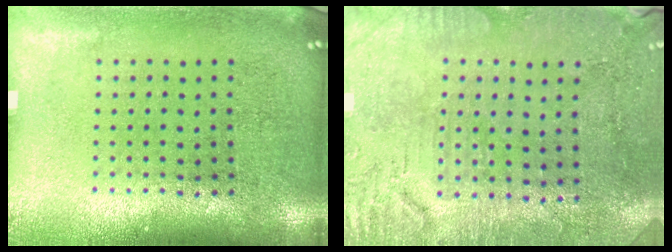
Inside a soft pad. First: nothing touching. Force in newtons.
{"total": 2.9, "press": 2.7, "slide": 1.1}